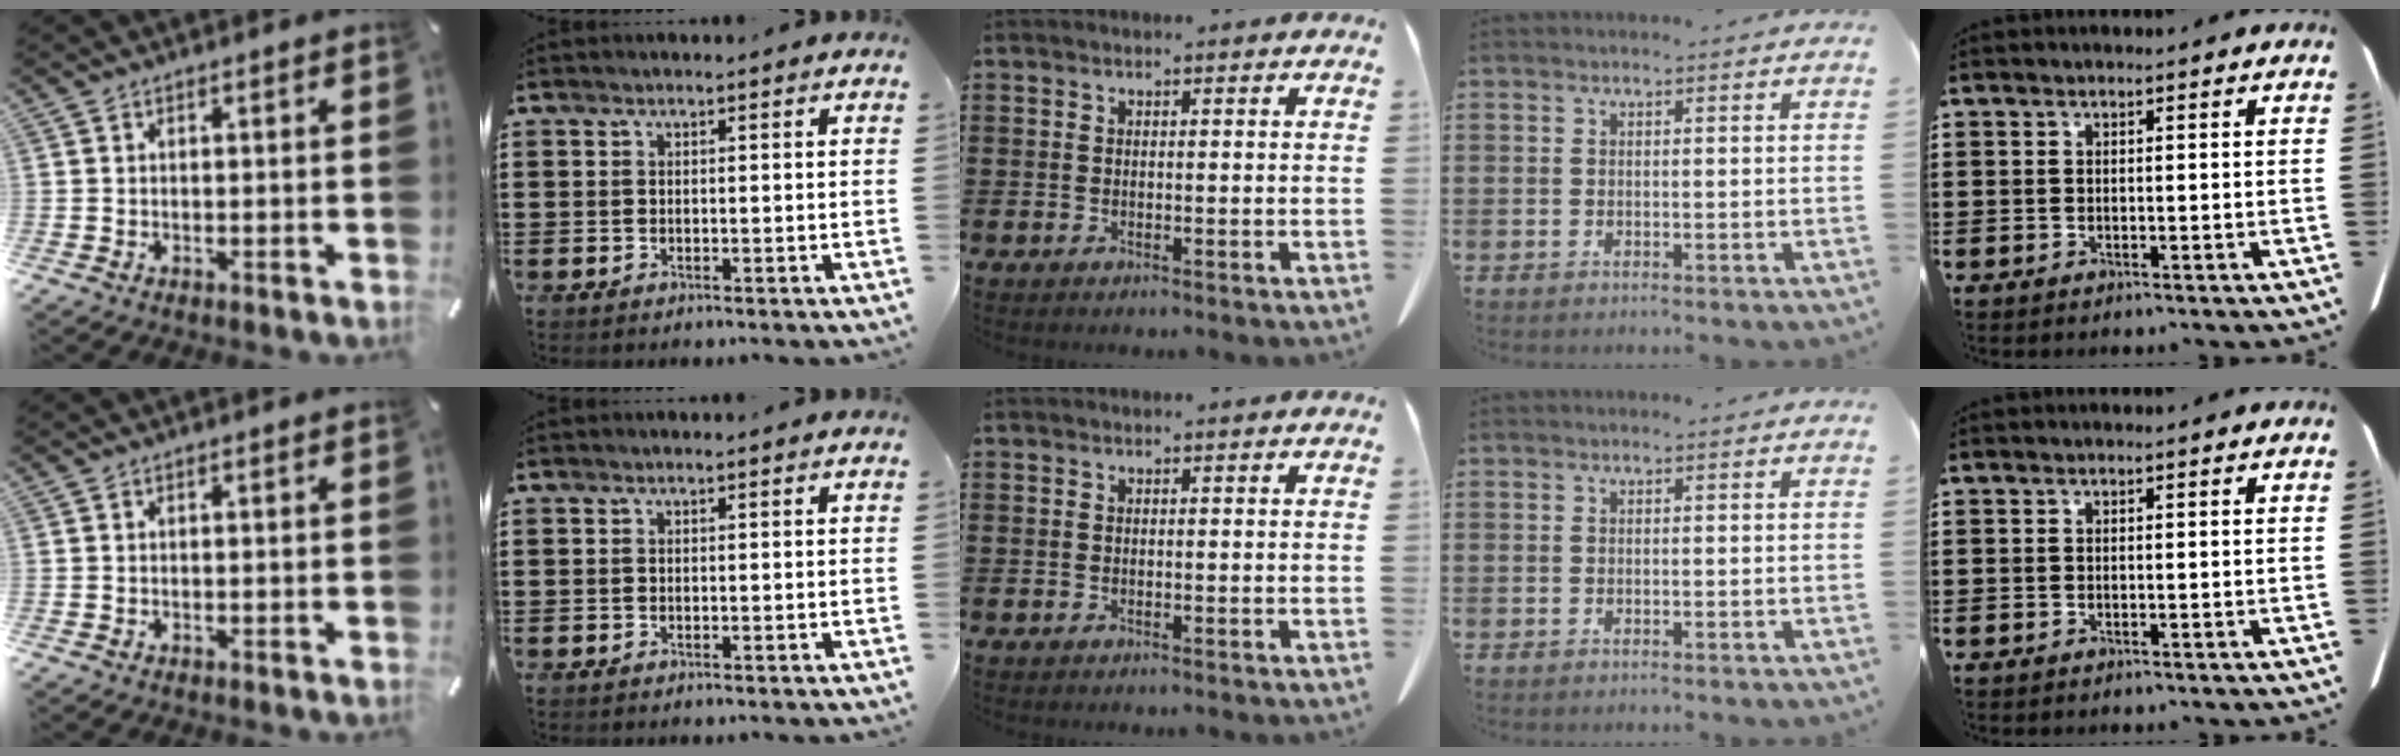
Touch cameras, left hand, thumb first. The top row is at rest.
{}